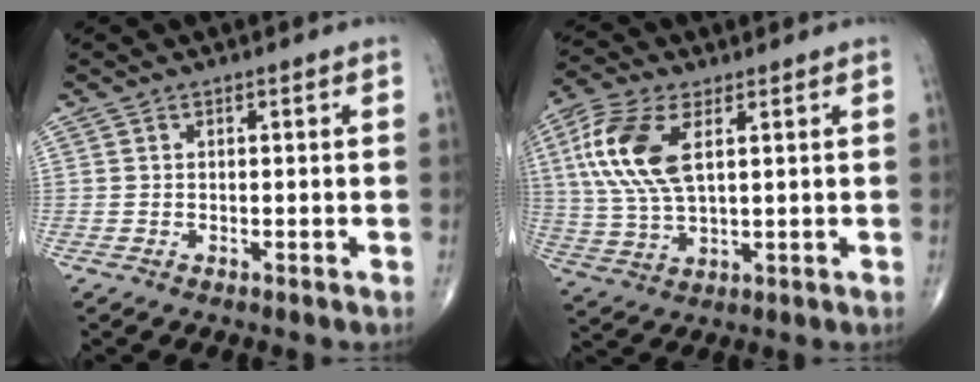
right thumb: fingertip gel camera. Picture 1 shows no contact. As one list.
[{"total": 13.3, "force": [4.0, 6.3, 11.1], "torque": [-0.254, 0.001, 0.081]}]